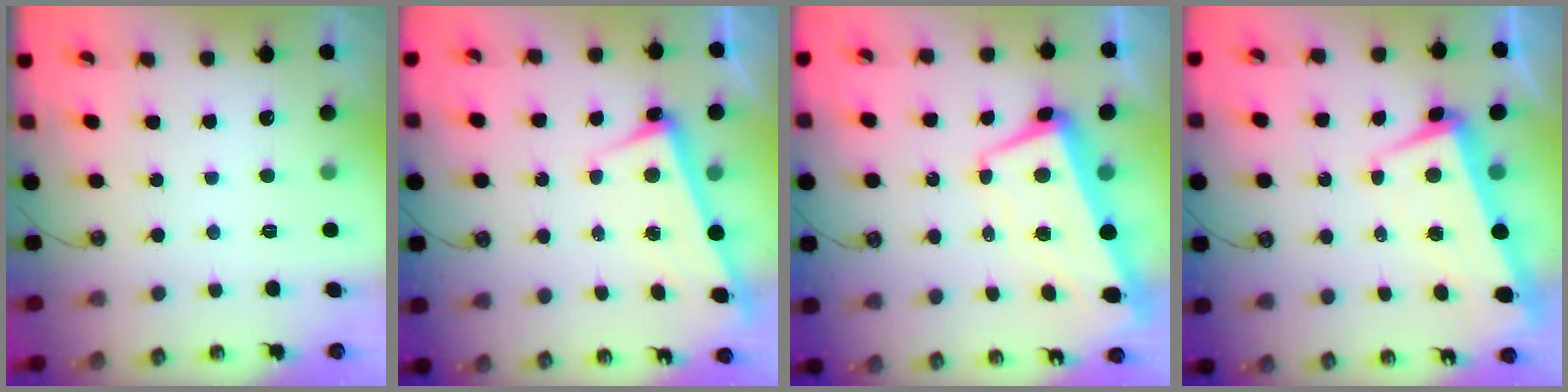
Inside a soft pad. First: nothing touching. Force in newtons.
{"total": 2.7, "press": 2.6, "slide": 0.8}
{"total": 6.2, "press": 5.9, "slide": 1.9}
{"total": 2.2, "press": 0.3, "slide": 2.1}